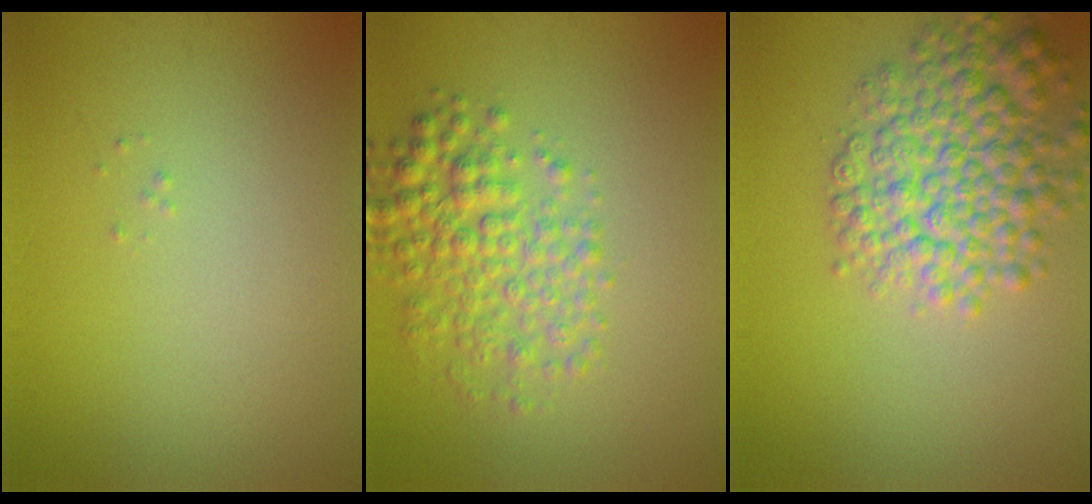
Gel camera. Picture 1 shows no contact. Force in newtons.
{"total": 4.7, "press": 4.7, "slide": 0.1}
{"total": 6.7, "press": 6.7, "slide": 0.3}